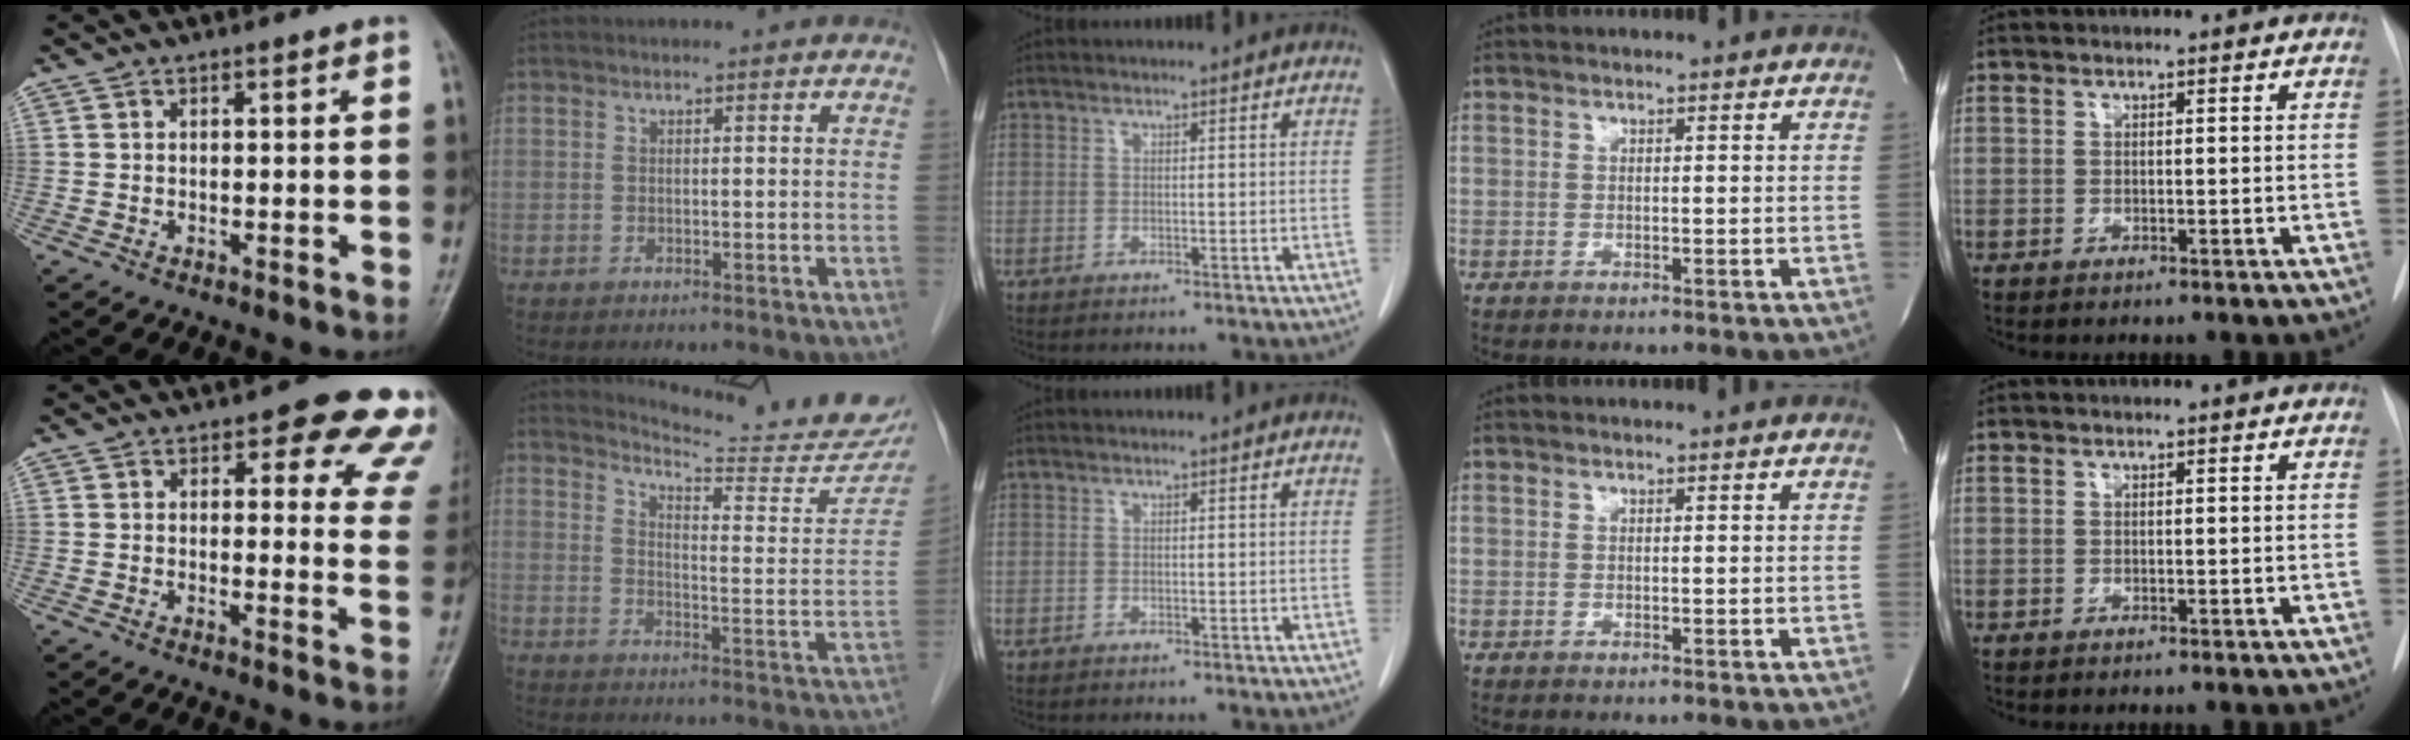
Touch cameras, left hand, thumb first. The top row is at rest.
{"thumb": {"total": 12.5, "force": [8.8, 5.4, 6.9], "torque": [-0.016, -0.039, 0.071]}, "index": {"total": 18.4, "force": [17.7, 1.4, 5.0], "torque": [-0.071, -0.096, 0.206]}}